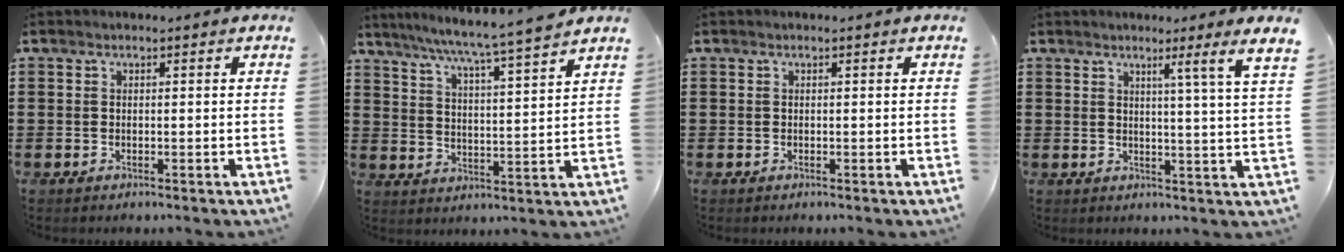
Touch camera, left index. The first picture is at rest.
{"total": 5.6, "force": [4.9, -1.4, 2.3], "torque": [-0.065, -0.042, 0.075]}
{"total": 0.0}
{"total": 4.4, "force": [2.8, -2.2, 2.7], "torque": [-0.033, -0.035, 0.034]}